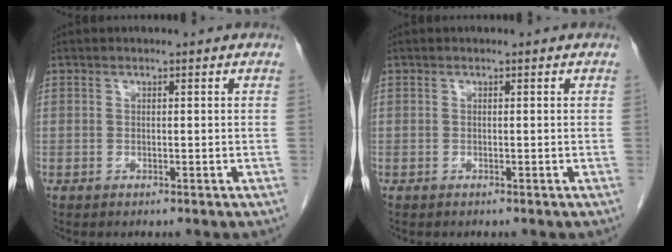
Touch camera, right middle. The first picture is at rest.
{"total": 0.0}